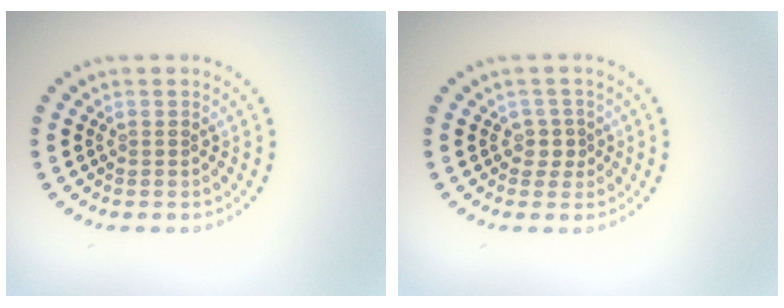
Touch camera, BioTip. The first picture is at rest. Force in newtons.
{"total": 1.5, "press": 1.1, "slide": 1.0}